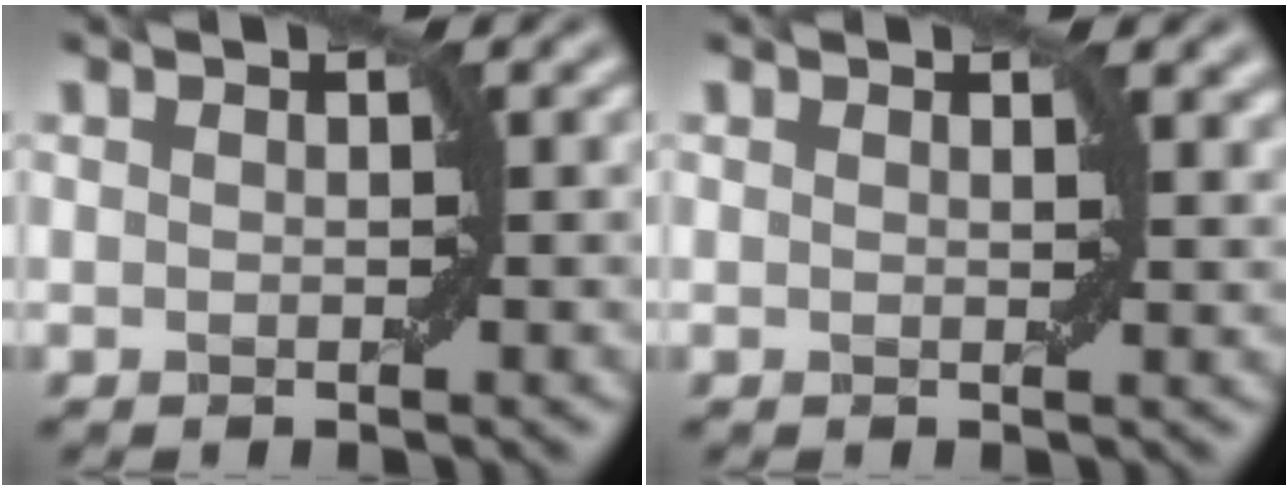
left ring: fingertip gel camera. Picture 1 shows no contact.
{"total": 1.0, "force": [0.8, 0.2, 0.5], "torque": [-0.003, -0.001, 0.015]}